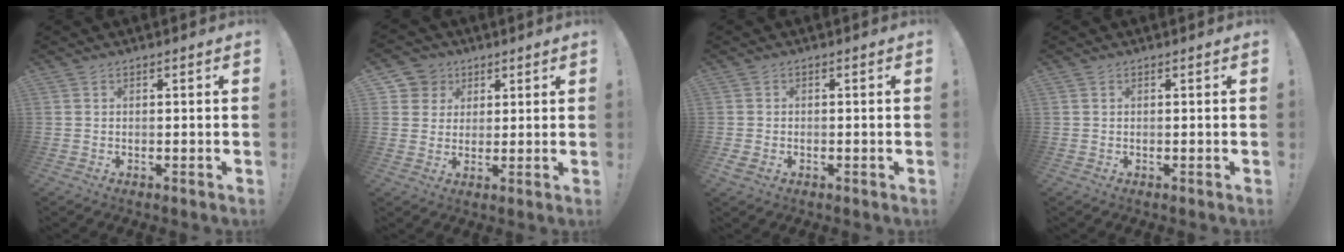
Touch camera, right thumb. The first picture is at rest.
{"total": 6.5, "force": [2.6, 5.9, 0.7], "torque": [-0.013, -0.018, 0.052]}
{"total": 1.9, "force": [-0.6, 1.3, 1.2], "torque": [-0.020, 0.004, -0.010]}
{"total": 0.0}